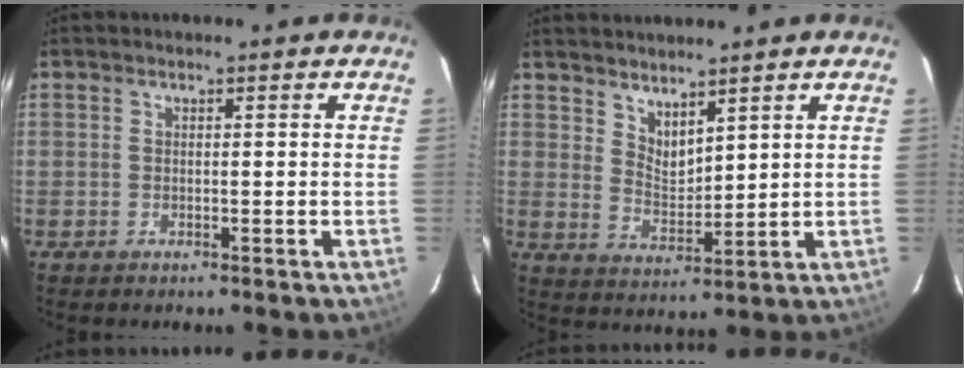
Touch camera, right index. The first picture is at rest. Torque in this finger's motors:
{"motor_torque": [-0.03, 0.16, 0.02, 0.00]}